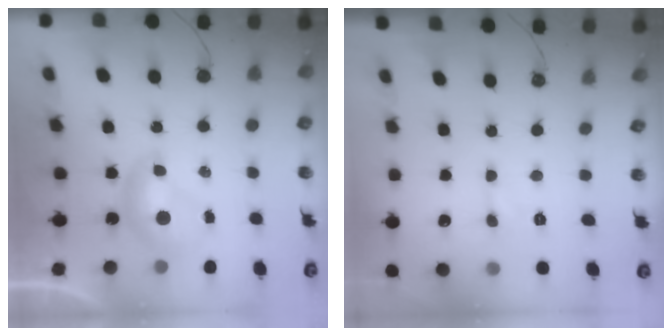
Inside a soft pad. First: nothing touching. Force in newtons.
{"total": 1.3, "press": 1.2, "slide": 0.3}